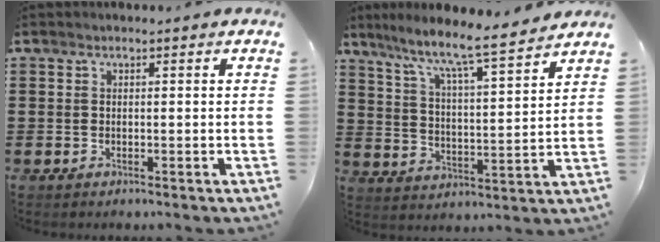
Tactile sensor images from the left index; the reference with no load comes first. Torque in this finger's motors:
{"motor_torque": [2.14, 0.00, 0.37, 0.21]}